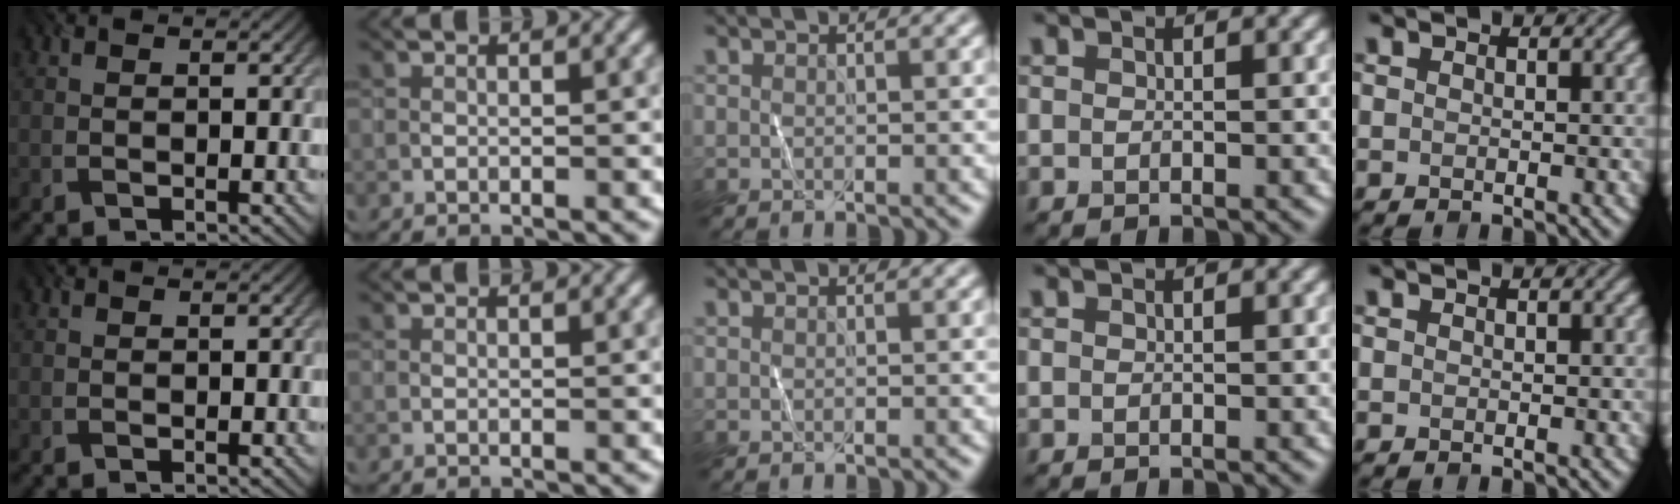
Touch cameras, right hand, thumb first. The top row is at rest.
{"index": {"total": 0.5, "force": [0.5, -0.1, -0.2], "torque": [0.004, 0.000, 0.008]}}